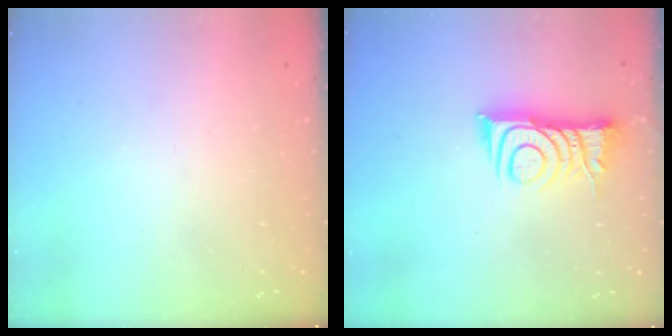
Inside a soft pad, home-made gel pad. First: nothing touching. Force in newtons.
{"total": 9.8, "press": 9.8, "slide": 0.2}